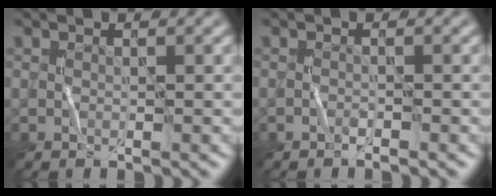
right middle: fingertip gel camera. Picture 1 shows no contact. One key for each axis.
{"total": 0.7, "fx": -0.6, "fy": 0.1, "fz": 0.4, "tx": -0.002, "ty": 0.010, "tz": -0.014}